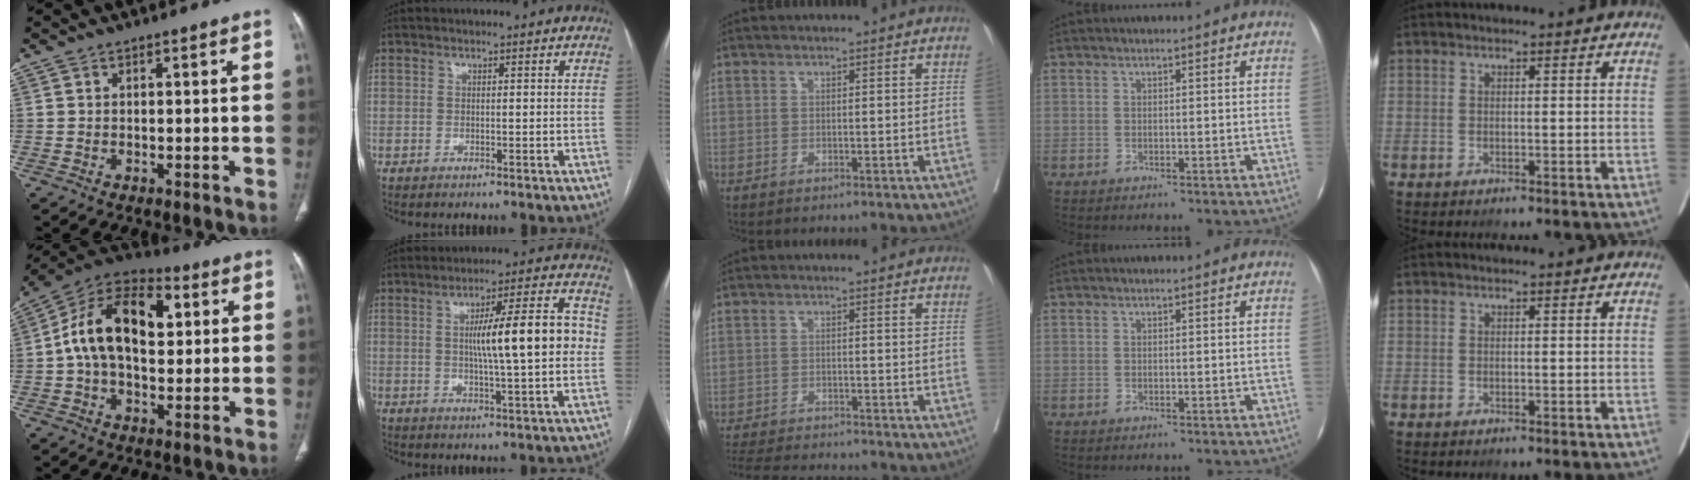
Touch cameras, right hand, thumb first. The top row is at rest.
{"thumb": {"total": 18.3, "force": [2.8, 11.2, 14.2], "torque": [-0.222, 0.027, 0.040]}, "index": {"total": 12.8, "force": [0.9, 1.1, 12.7], "torque": [-0.192, 0.020, 0.013]}, "middle": {"total": 12.3, "force": [-11.4, 1.8, 4.3], "torque": [-0.073, -0.011, -0.161]}}